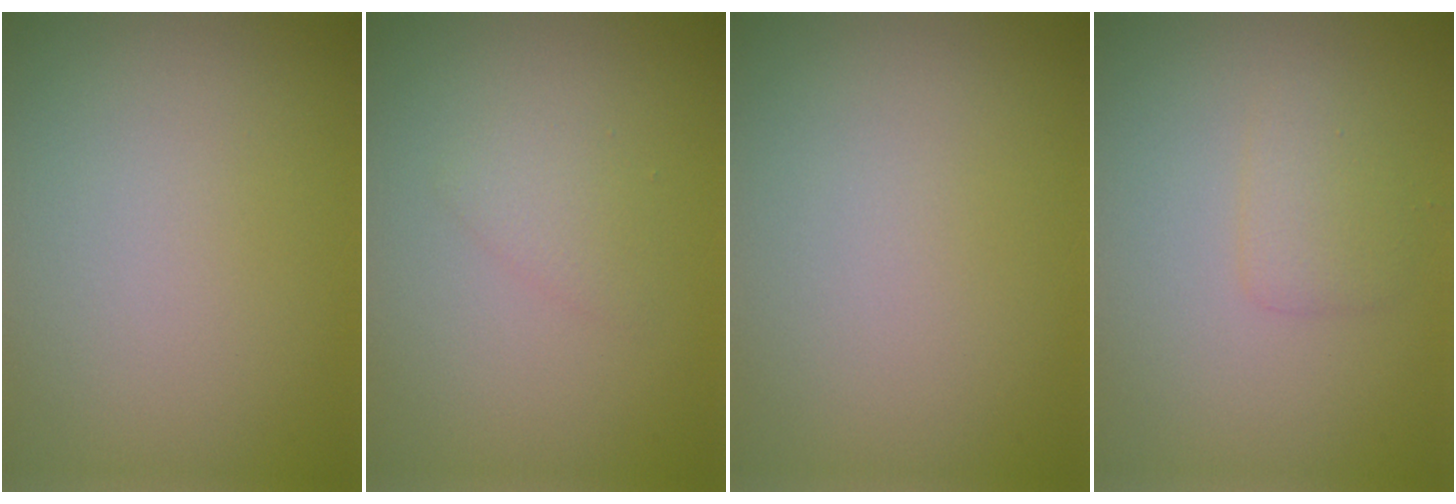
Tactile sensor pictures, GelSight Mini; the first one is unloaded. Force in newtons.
{"total": 1.3, "press": 1.3, "slide": 0.1}
{"total": 0.0}
{"total": 1.6, "press": 1.6, "slide": 0.0}